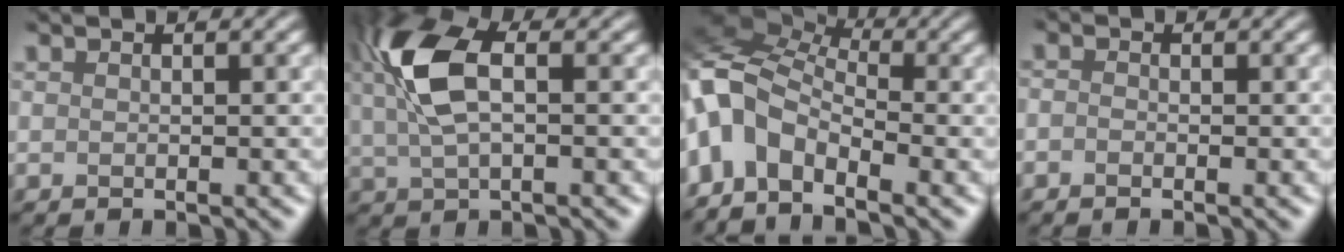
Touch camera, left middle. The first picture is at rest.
{"total": 5.7, "force": [1.6, 2.5, 4.8], "torque": [-0.136, 0.014, 0.034]}
{"total": 7.0, "force": [-2.0, 4.5, 5.0], "torque": [-0.128, 0.009, -0.046]}
{"total": 0.9, "force": [-0.9, -0.1, -0.2], "torque": [-0.016, 0.002, -0.005]}